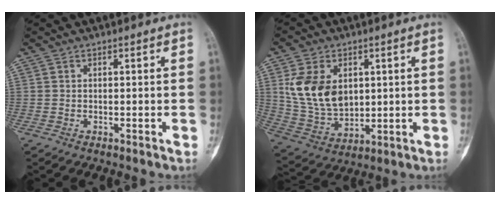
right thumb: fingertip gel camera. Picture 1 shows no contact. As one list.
[{"total": 14.0, "force": [3.2, 9.6, 9.6], "torque": [-0.157, -0.015, 0.076]}]